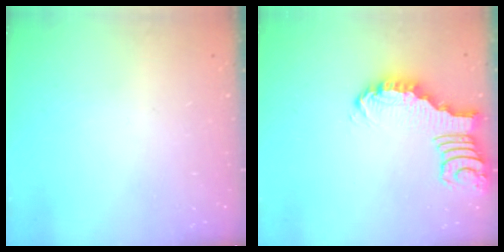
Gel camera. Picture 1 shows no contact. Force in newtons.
{"total": 2.7, "press": 2.7, "slide": 0.4}